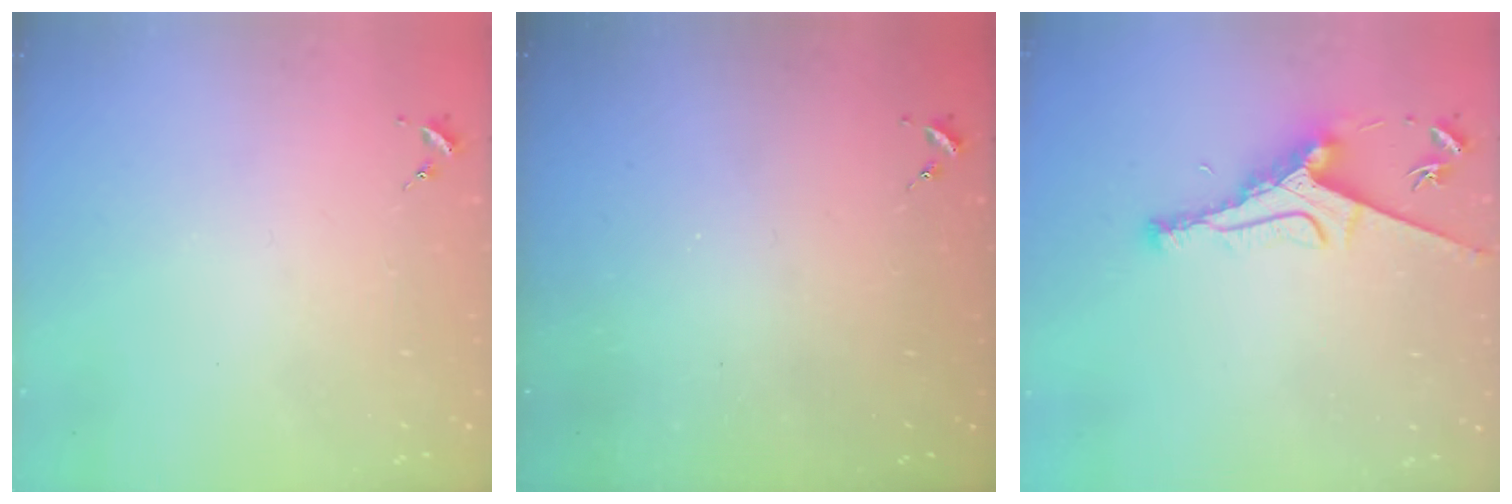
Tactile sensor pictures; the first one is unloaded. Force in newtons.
{"total": 0.0}
{"total": 9.1, "press": 9.1, "slide": 0.9}